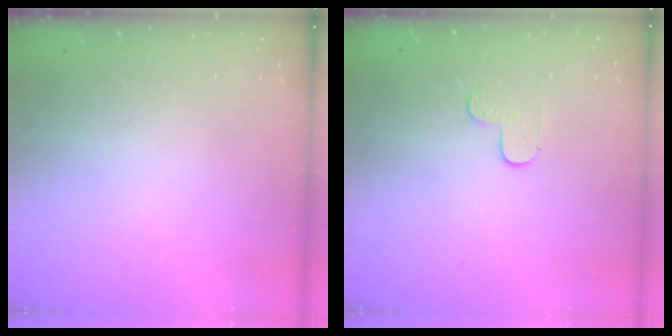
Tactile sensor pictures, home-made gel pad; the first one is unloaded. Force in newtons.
{"total": 3.7, "press": 3.7, "slide": 0.4}